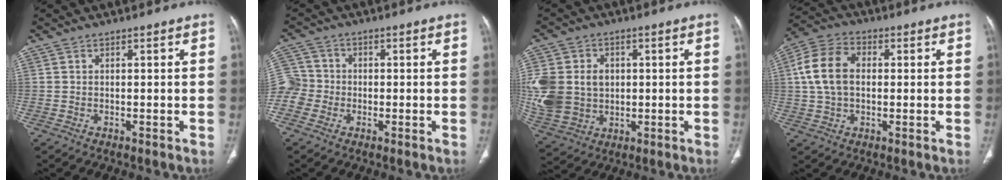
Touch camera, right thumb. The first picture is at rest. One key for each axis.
{"total": 7.7, "fx": -1.8, "fy": 7.2, "fz": 1.8, "tx": -0.035, "ty": 0.021, "tz": -0.038}
{"total": 22.5, "fx": 2.2, "fy": 17.5, "fz": 13.9, "tx": -0.322, "ty": 0.015, "tz": 0.067}
{"total": 11.0, "fx": 1.0, "fy": 7.5, "fz": 8.0, "tx": -0.158, "ty": 0.025, "tz": 0.015}